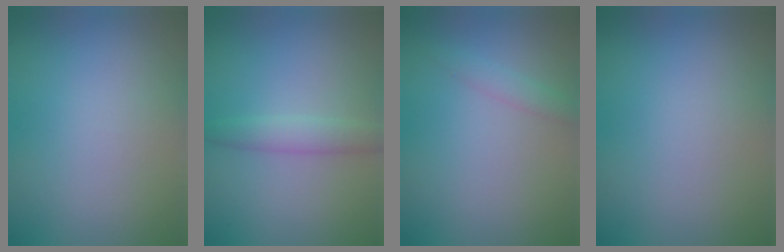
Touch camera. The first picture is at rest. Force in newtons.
{"total": 2.1, "press": 2.1, "slide": 0.1}
{"total": 1.4, "press": 1.4, "slide": 0.1}
{"total": 0.0}